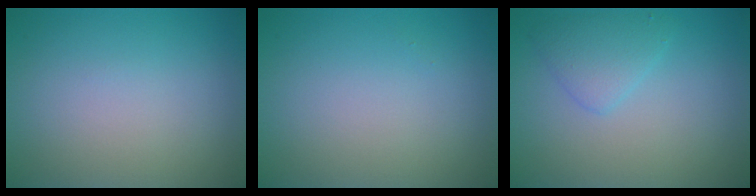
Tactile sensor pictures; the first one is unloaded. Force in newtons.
{"total": 0.0}
{"total": 2.1, "press": 2.1, "slide": 0.0}